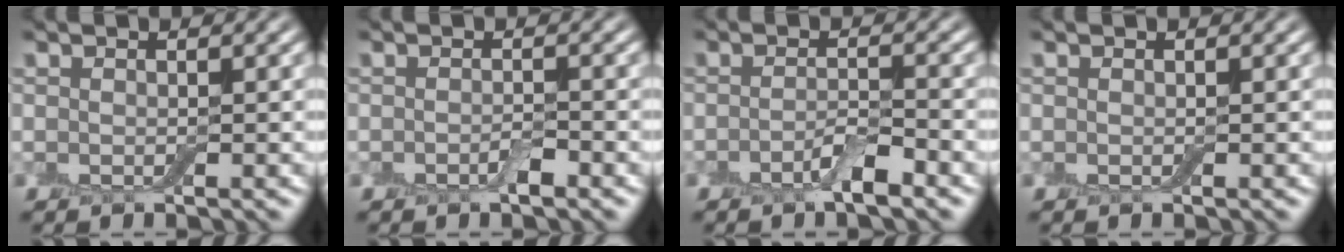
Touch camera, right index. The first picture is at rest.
{"total": 1.1, "force": [-0.6, 0.3, 0.9], "torque": [-0.016, -0.001, -0.009]}
{"total": 2.3, "force": [-1.3, 0.5, 1.8], "torque": [-0.032, 0.004, -0.026]}
{"total": 0.0}